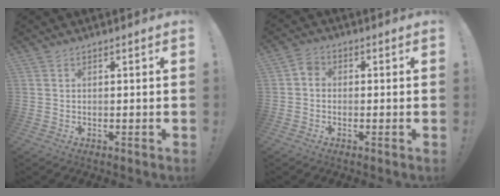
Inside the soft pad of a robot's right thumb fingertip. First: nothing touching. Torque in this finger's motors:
{"motor_torque": [0.15, 0.00, 0.28, -0.14, 0.00]}